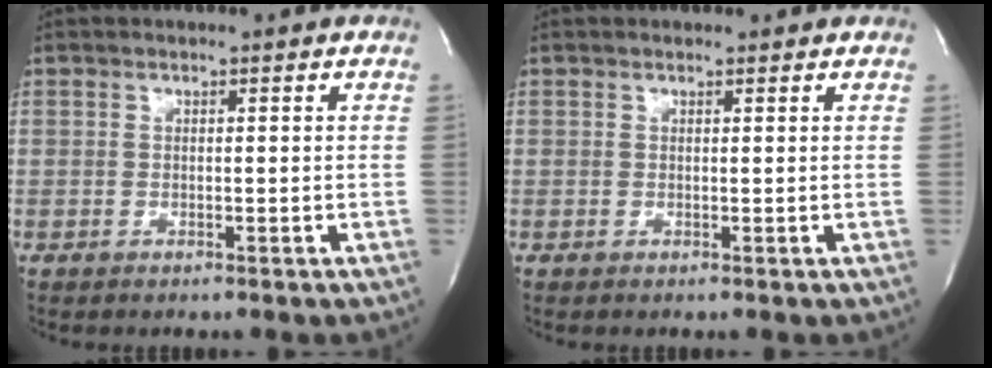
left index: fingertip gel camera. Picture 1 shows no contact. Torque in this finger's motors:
{"motor_torque": [0.11, -0.08, -0.13, 0.02]}